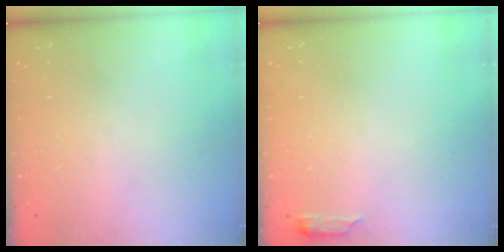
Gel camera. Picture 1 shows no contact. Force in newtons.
{"total": 2.6, "press": 2.6, "slide": 0.5}